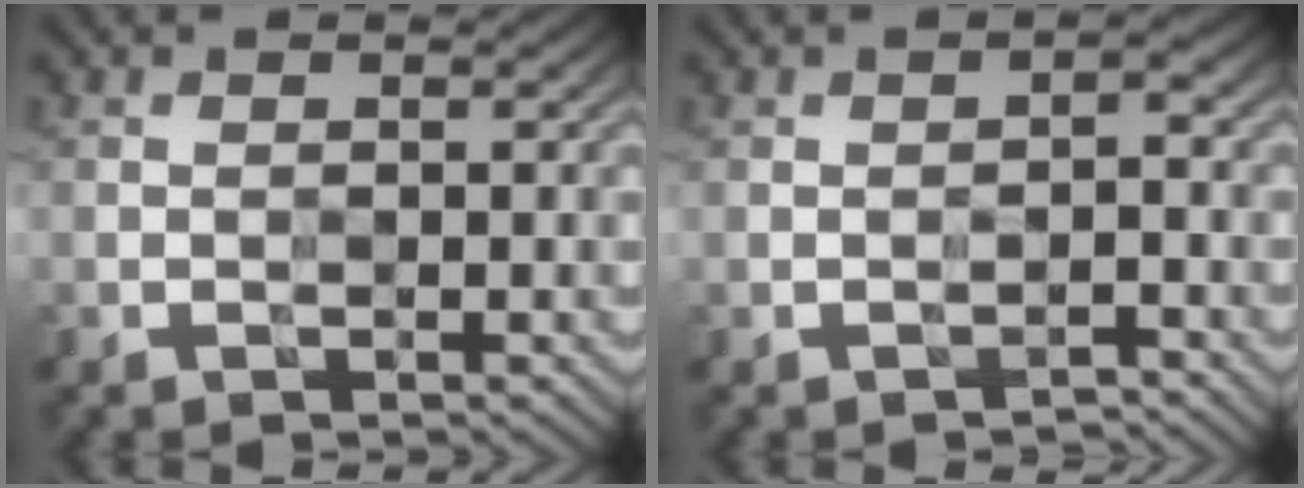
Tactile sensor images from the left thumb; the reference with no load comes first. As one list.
[{"total": 1.7, "force": [-1.3, 0.3, 1.0], "torque": [-0.016, 0.008, -0.023]}]